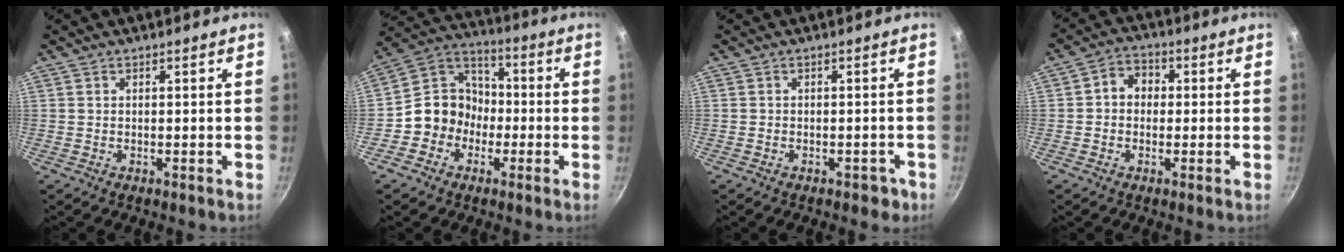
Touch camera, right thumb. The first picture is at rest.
{"total": 10.5, "force": [-2.9, 9.3, 3.8], "torque": [-0.019, 0.046, -0.071]}
{"total": 2.4, "force": [-1.3, 1.6, 1.2], "torque": [0.000, 0.023, 0.000]}
{"total": 5.1, "force": [0.2, 4.3, 2.7], "torque": [-0.019, 0.010, -0.010]}